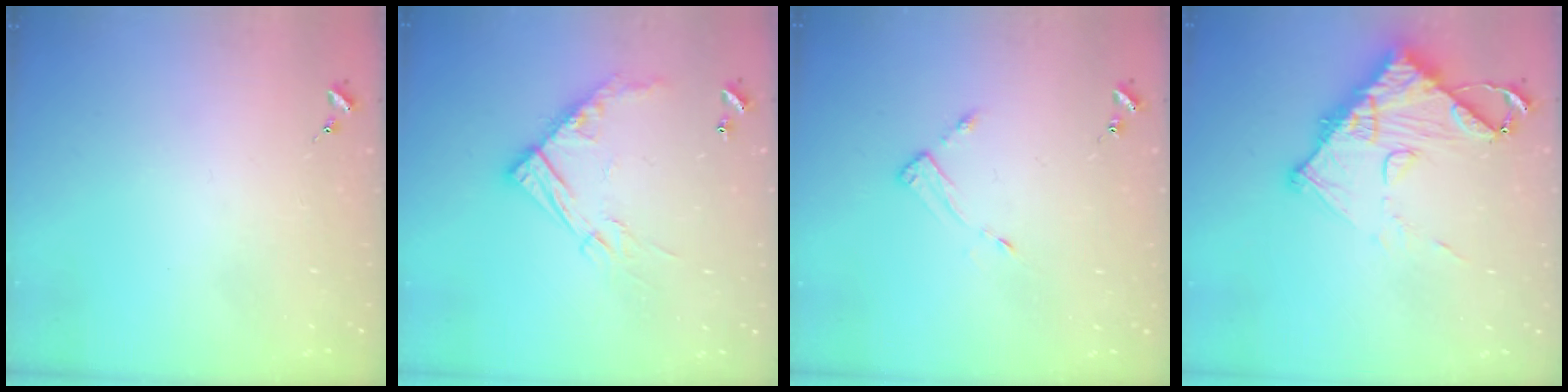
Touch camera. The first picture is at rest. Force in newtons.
{"total": 14.3, "press": 14.3, "slide": 1.0}
{"total": 3.4, "press": 3.4, "slide": 0.4}
{"total": 14.0, "press": 13.9, "slide": 1.3}